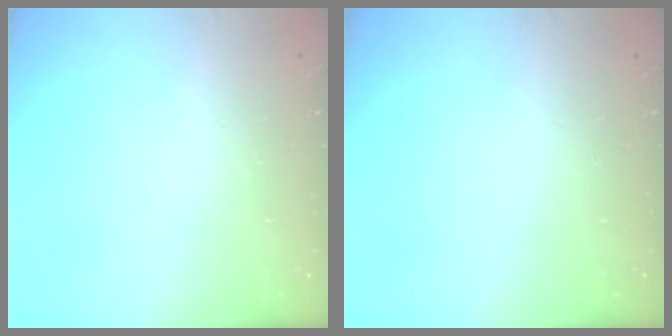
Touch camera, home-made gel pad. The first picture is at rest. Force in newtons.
{"total": 0.0}